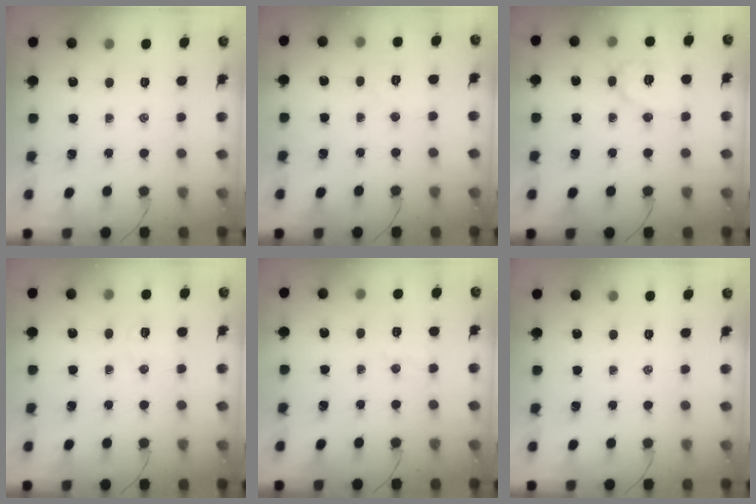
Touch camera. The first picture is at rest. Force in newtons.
{"total": 5.3, "press": 5.2, "slide": 1.1}
{"total": 9.1, "press": 9.1, "slide": 0.4}
{"total": 4.5, "press": 4.3, "slide": 1.1}
{"total": 3.3, "press": 3.2, "slide": 0.8}
{"total": 0.0}